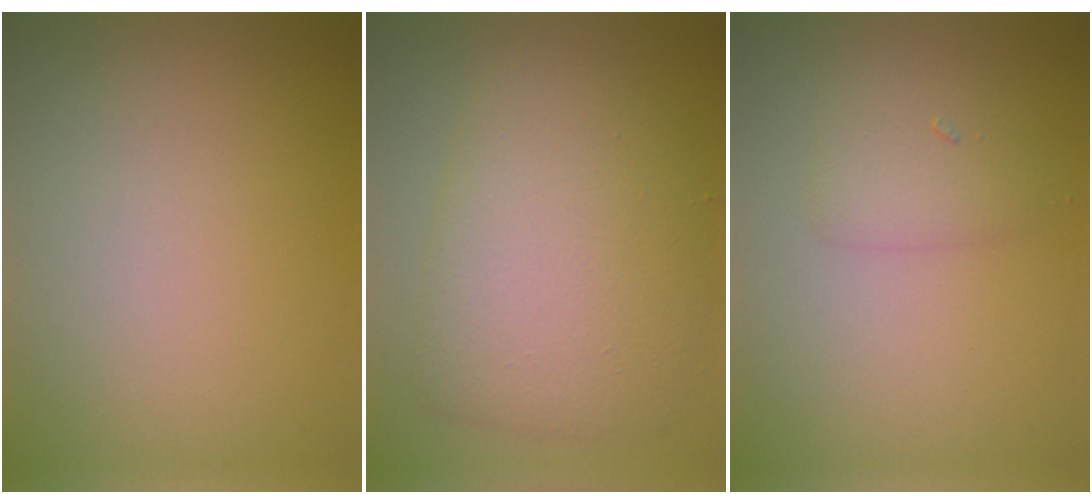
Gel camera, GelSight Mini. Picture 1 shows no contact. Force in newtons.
{"total": 7.2, "press": 7.2, "slide": 0.1}
{"total": 1.7, "press": 1.7, "slide": 0.1}